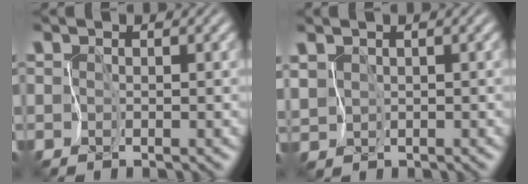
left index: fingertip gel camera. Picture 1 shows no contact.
{"total": 1.0, "force": [0.8, 0.7, -0.1], "torque": [-0.008, -0.001, 0.020]}